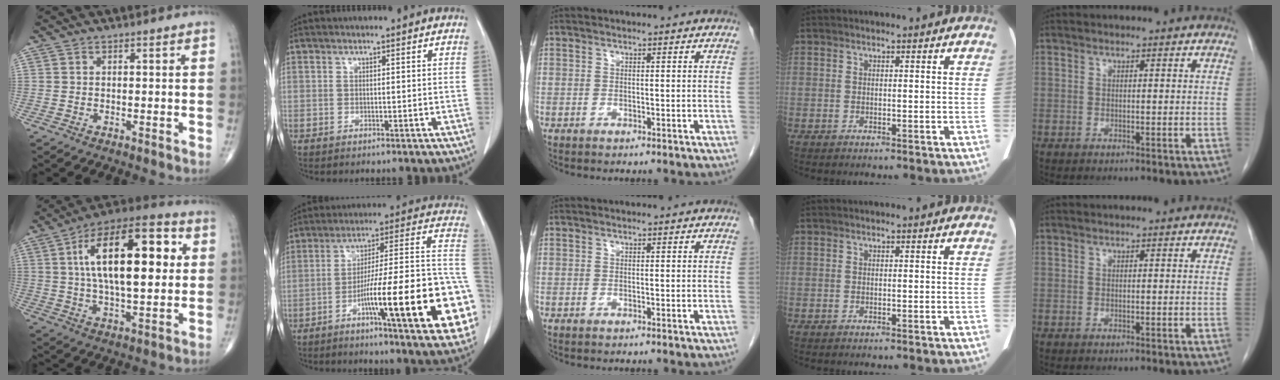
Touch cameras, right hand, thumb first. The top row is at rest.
{"thumb": {"total": 22.2, "force": [4.6, 9.3, 19.7], "torque": [-0.306, 0.011, 0.066]}, "index": {"total": 24.6, "force": [-8.3, 2.0, 23.1], "torque": [-0.249, 0.009, -0.118]}}